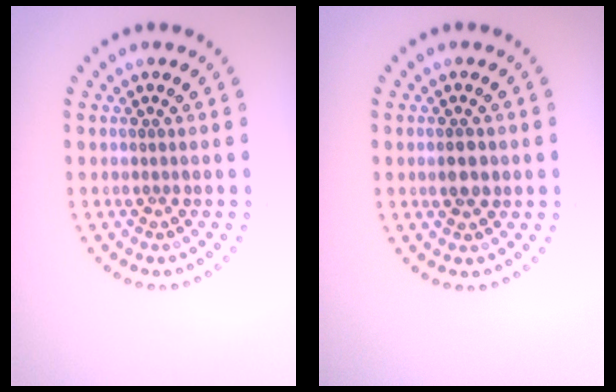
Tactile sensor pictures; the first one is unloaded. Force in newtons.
{"total": 2.0, "press": 2.0, "slide": 0.2}